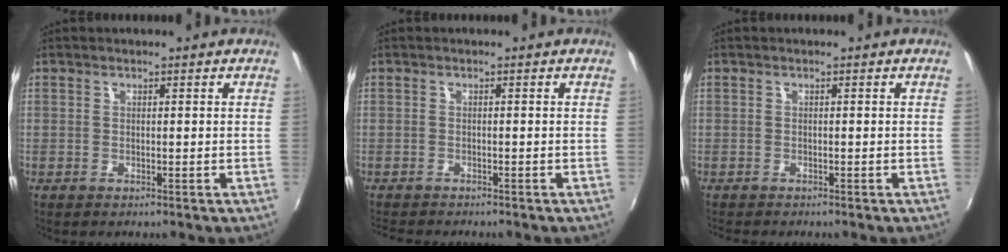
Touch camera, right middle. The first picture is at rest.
{"total": 3.2, "force": [-3.0, 0.5, 1.0], "torque": [-0.030, -0.016, -0.053]}
{"total": 1.4, "force": [-1.3, 0.3, 0.4], "torque": [-0.010, -0.008, -0.021]}